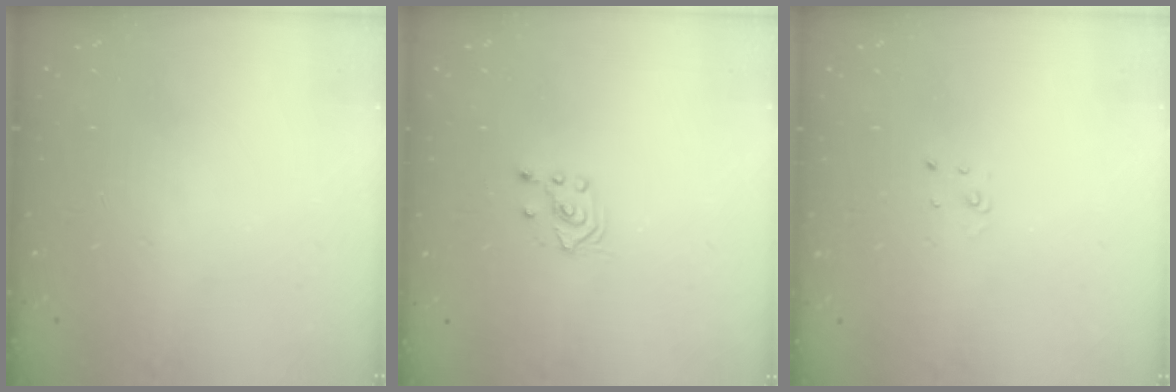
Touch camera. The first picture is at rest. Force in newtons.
{"total": 2.6, "press": 2.4, "slide": 0.8}
{"total": 2.0, "press": 2.0, "slide": 0.2}